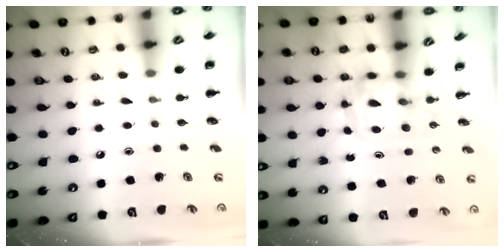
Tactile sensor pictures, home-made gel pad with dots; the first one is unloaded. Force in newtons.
{"total": 3.7, "press": 3.6, "slide": 0.6}